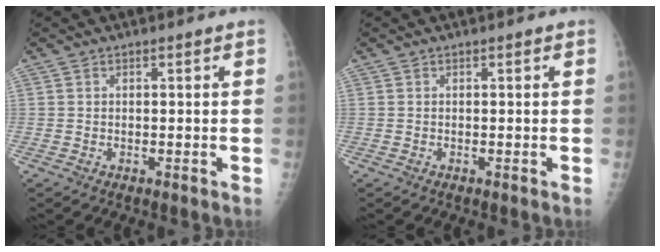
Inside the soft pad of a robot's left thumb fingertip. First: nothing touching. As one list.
[{"total": 0.0}]